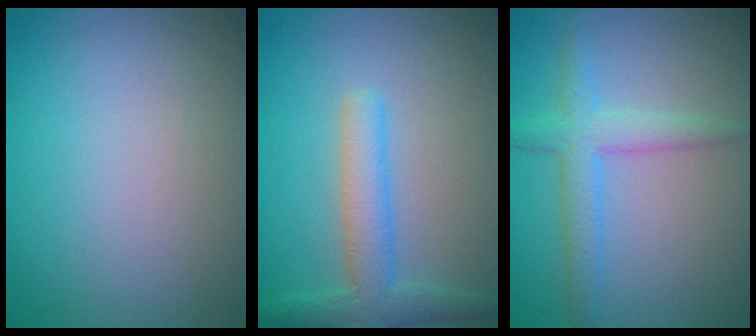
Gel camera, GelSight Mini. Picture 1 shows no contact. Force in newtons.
{"total": 3.5, "press": 3.5, "slide": 0.2}
{"total": 3.0, "press": 3.0, "slide": 0.1}